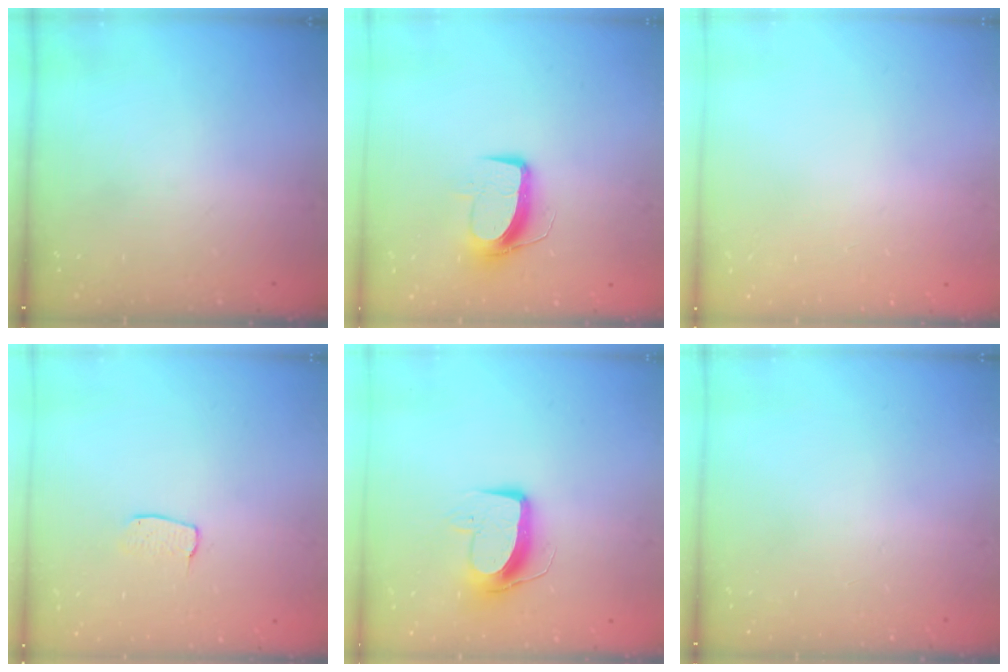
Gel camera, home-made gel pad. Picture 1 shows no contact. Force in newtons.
{"total": 10.5, "press": 10.5, "slide": 0.8}
{"total": 0.0}
{"total": 4.7, "press": 4.7, "slide": 0.3}
{"total": 12.1, "press": 12.1, "slide": 1.0}
{"total": 0.0}